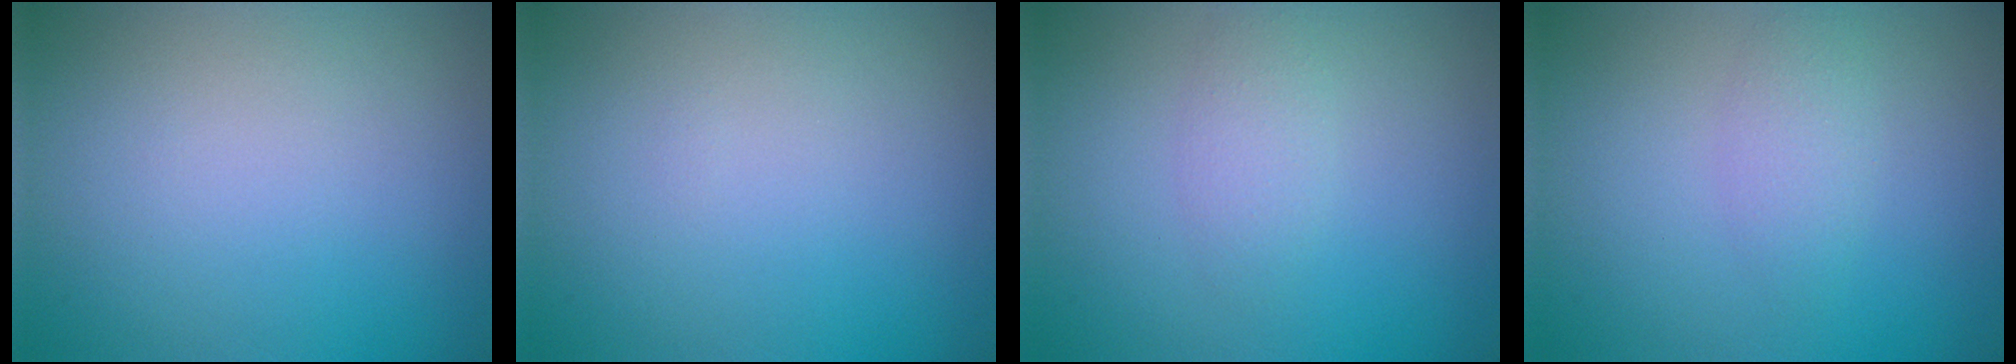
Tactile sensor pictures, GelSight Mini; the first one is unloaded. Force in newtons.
{"total": 0.0}
{"total": 1.6, "press": 1.6, "slide": 0.2}
{"total": 1.7, "press": 1.7, "slide": 0.1}